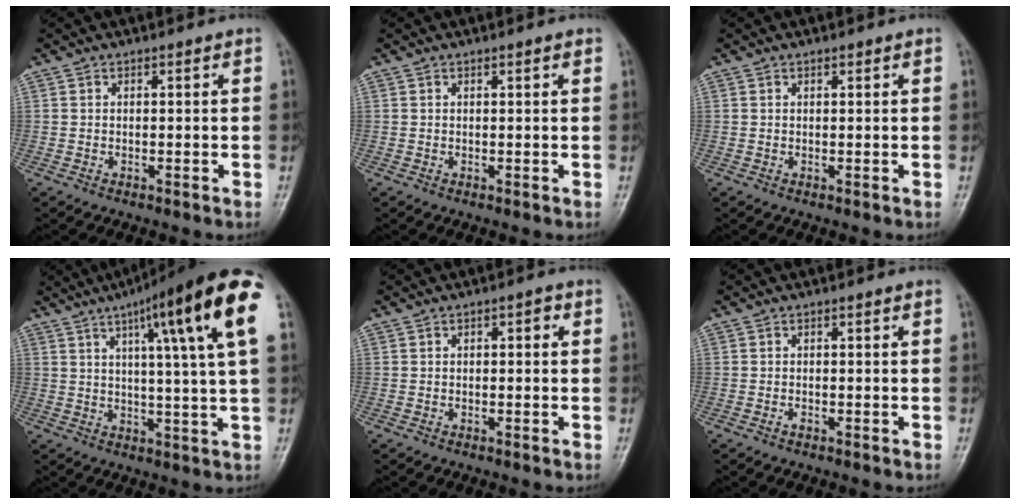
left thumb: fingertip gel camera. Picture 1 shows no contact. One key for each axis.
{"total": 0.9, "fx": 0.6, "fy": 0.1, "fz": 0.7, "tx": -0.010, "ty": 0.000, "tz": 0.006}
{"total": 0.6, "fx": 0.4, "fy": 0.2, "fz": 0.3, "tx": -0.006, "ty": -0.002, "tz": 0.005}
{"total": 18.8, "fx": 7.8, "fy": 1.8, "fz": 17.0, "tx": -0.240, "ty": -0.010, "tz": 0.103}
{"total": 2.0, "fx": 0.4, "fy": 1.0, "fz": 1.7, "tx": -0.015, "ty": 0.007, "tz": 0.000}
{"total": 0.8, "fx": -0.5, "fy": 0.4, "fz": 0.5, "tx": -0.008, "ty": 0.005, "tz": -0.010}